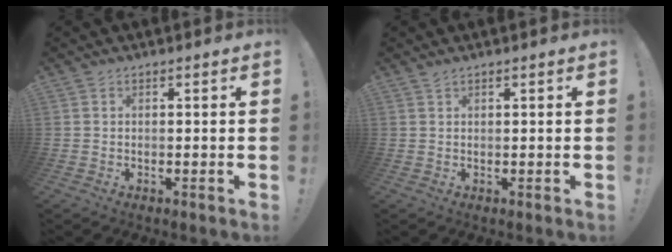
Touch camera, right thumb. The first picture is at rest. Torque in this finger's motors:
{"motor_torque": [0.03, 0.12, -0.06, 0.11, -0.01]}